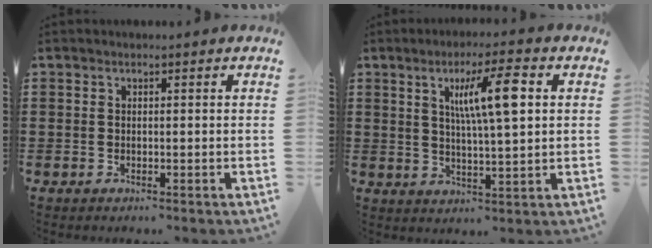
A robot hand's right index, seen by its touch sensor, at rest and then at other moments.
{"total": 8.8, "force": [2.7, 1.5, 8.3], "torque": [-0.157, 0.006, 0.039]}